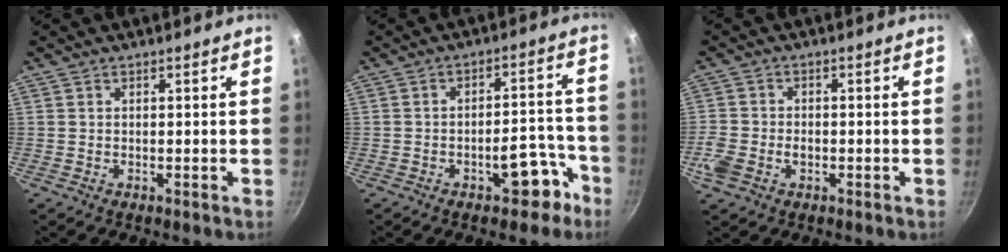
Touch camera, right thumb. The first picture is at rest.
{"total": 8.6, "force": [-4.8, 4.1, 5.8], "torque": [-0.035, 0.058, -0.050]}
{"total": 6.0, "force": [-2.3, 4.2, 3.6], "torque": [-0.075, 0.013, -0.048]}